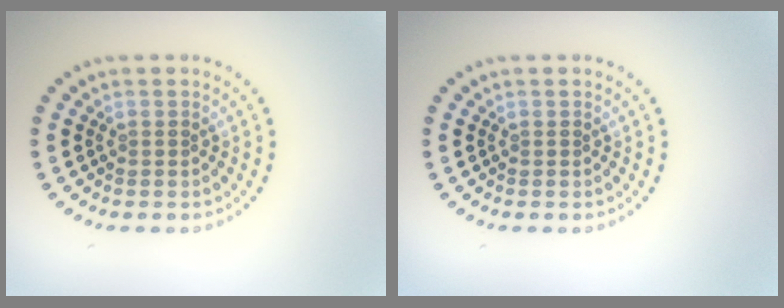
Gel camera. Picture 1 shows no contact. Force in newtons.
{"total": 0.0}